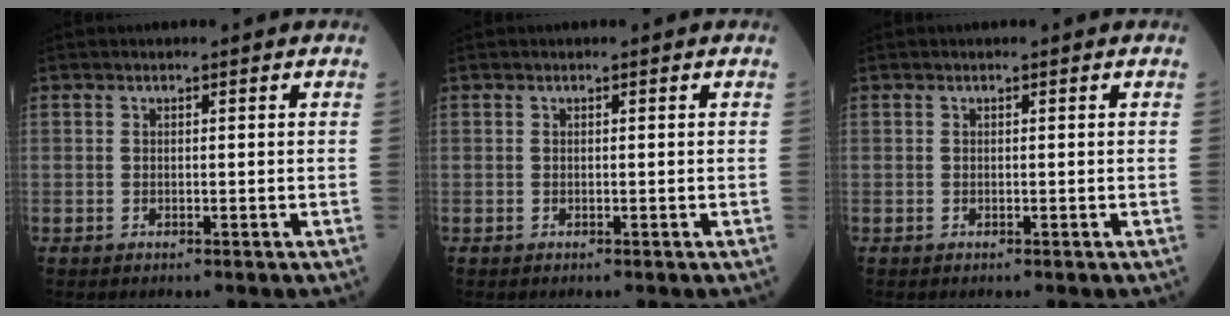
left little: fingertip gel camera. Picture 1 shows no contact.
{"total": 0.0}
{"total": 0.0}